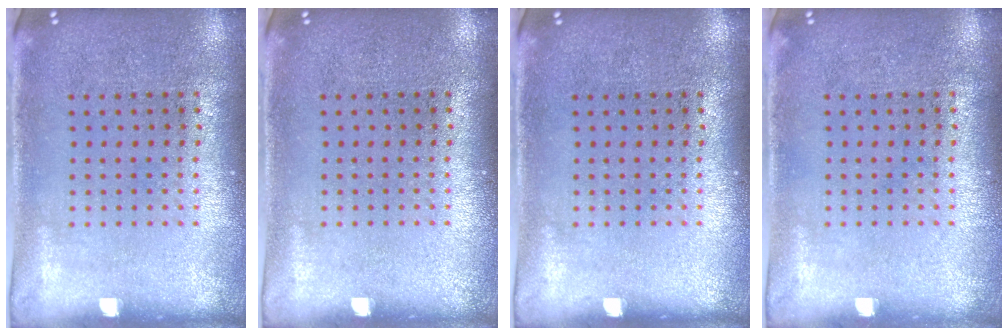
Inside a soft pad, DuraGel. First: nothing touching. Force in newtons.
{"total": 0.0}
{"total": 0.0}
{"total": 0.0}